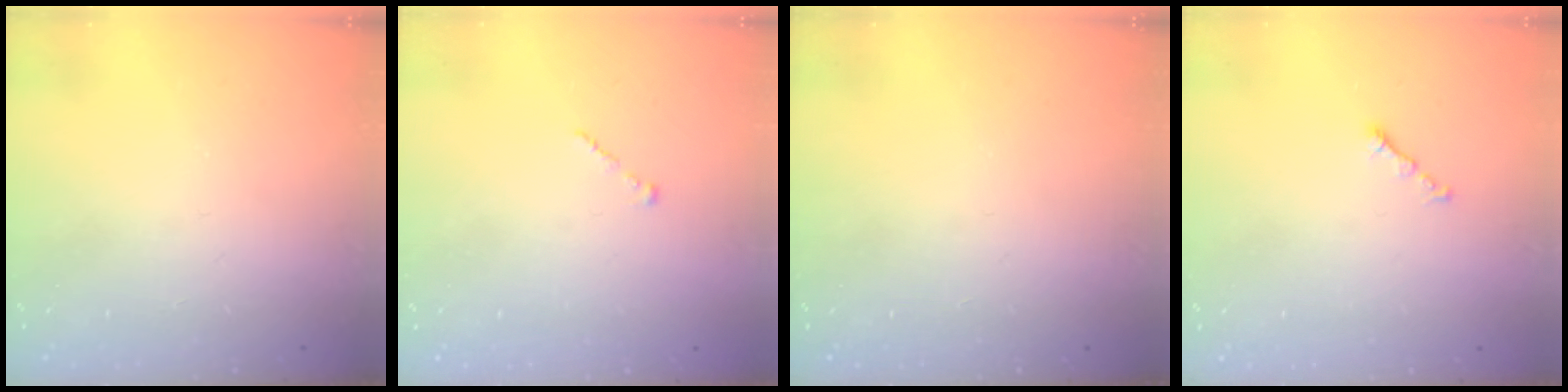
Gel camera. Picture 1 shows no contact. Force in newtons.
{"total": 0.0}
{"total": 0.0}
{"total": 0.8, "press": 0.6, "slide": 0.4}